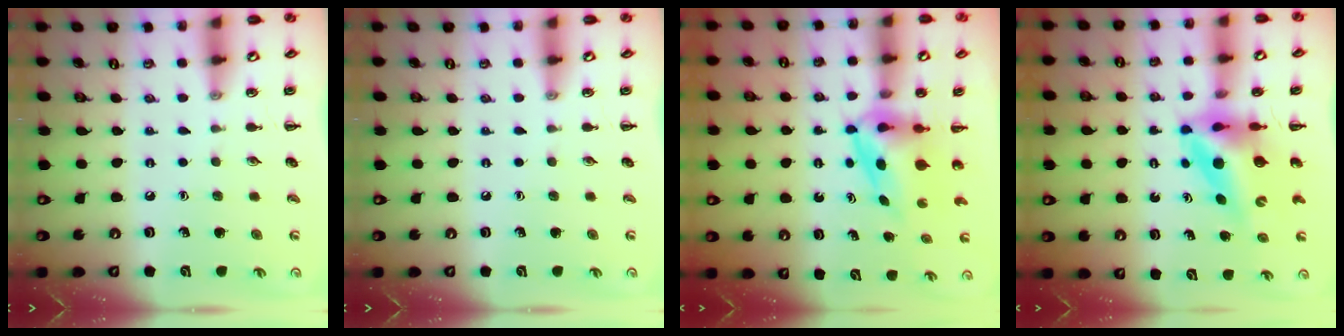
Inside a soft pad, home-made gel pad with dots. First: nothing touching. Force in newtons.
{"total": 0.0}
{"total": 5.6, "press": 5.5, "slide": 0.9}
{"total": 8.7, "press": 8.3, "slide": 2.6}